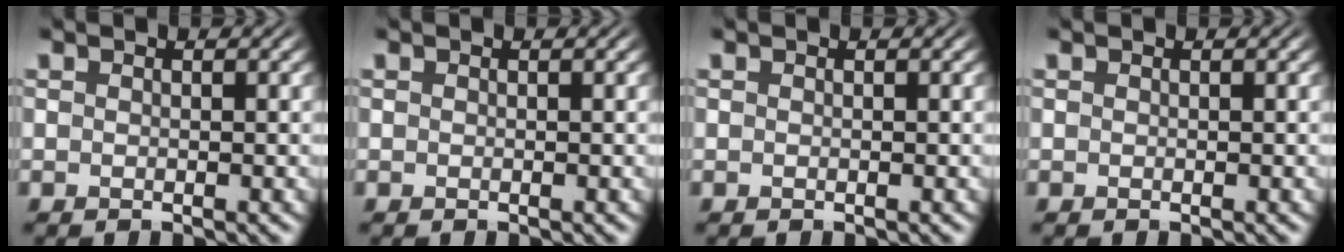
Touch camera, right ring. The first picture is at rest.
{"total": 0.0}
{"total": 0.0}
{"total": 0.0}